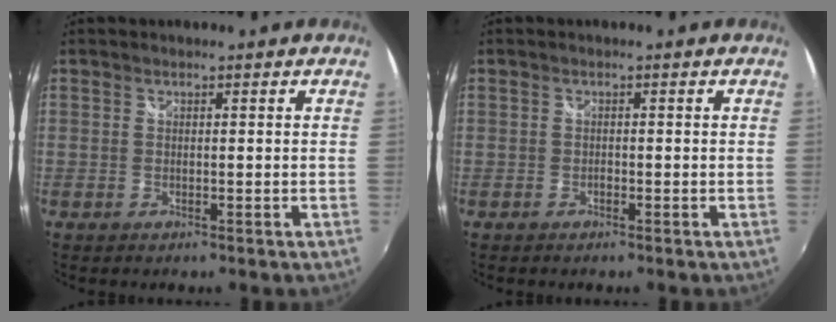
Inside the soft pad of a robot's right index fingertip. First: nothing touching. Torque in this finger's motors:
{"motor_torque": [0.05, 0.07, 0.01, 0.00]}